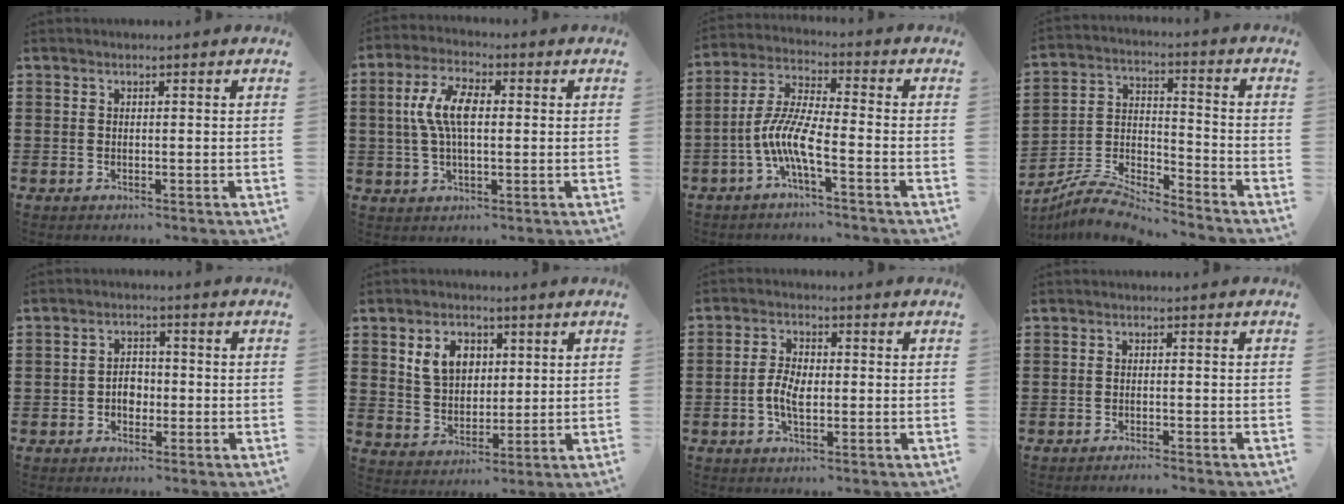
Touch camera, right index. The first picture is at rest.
{"total": 7.4, "force": [0.7, 3.1, 6.6], "torque": [-0.154, 0.005, 0.004]}
{"total": 7.8, "force": [-3.2, 1.4, 6.9], "torque": [-0.164, -0.012, -0.066]}
{"total": 6.8, "force": [-6.5, 0.7, 1.6], "torque": [-0.043, 0.003, -0.132]}
{"total": 3.2, "force": [-0.8, 2.3, 2.1], "torque": [-0.035, 0.002, -0.018]}
{"total": 6.0, "force": [2.4, 4.5, 3.3], "torque": [-0.073, 0.014, 0.042]}
{"total": 4.4, "force": [-0.9, 2.1, 3.7], "torque": [-0.089, -0.001, -0.023]}
{"total": 1.2, "force": [-1.2, -0.4, 0.1], "torque": [-0.001, 0.004, -0.022]}